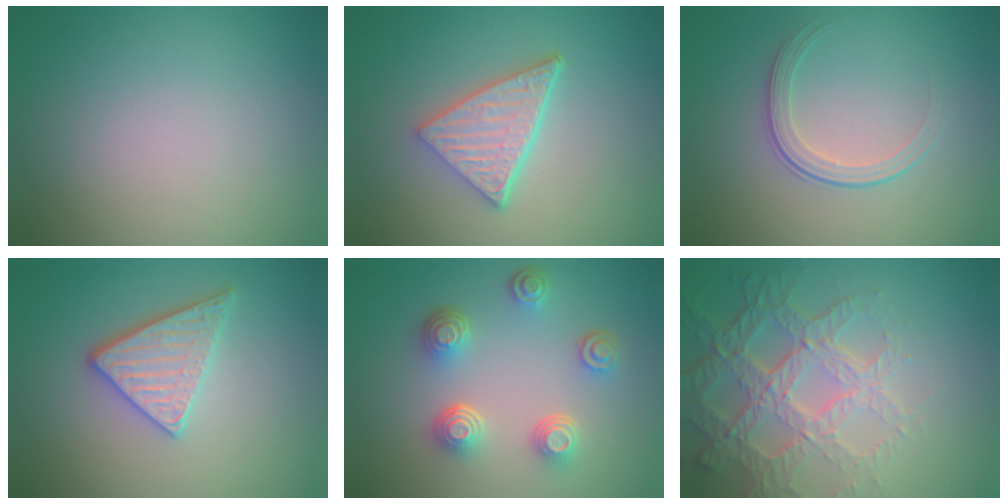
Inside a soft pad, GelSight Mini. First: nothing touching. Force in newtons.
{"total": 5.2, "press": 3.7, "slide": 3.7}
{"total": 2.1, "press": 1.5, "slide": 1.5}
{"total": 3.3, "press": 3.0, "slide": 1.5}
{"total": 4.5, "press": 3.5, "slide": 2.9}
{"total": 7.2, "press": 5.1, "slide": 5.0}